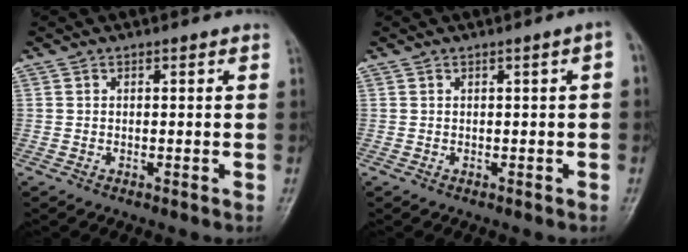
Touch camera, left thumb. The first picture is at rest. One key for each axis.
{"total": 1.6, "fx": -0.1, "fy": 0.2, "fz": 1.6, "tx": -0.013, "ty": 0.009, "tz": -0.002}